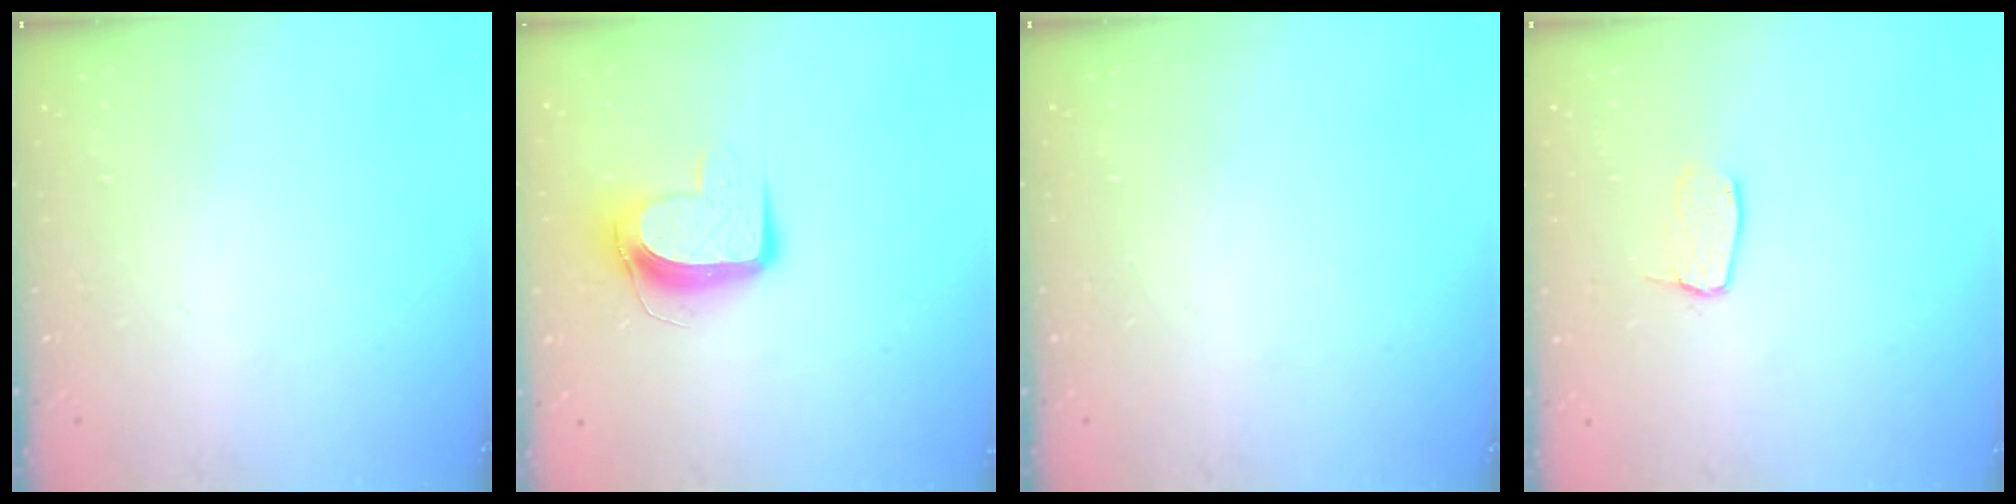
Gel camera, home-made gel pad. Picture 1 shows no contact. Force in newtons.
{"total": 10.4, "press": 10.4, "slide": 0.6}
{"total": 0.0}
{"total": 5.6, "press": 5.6, "slide": 0.4}